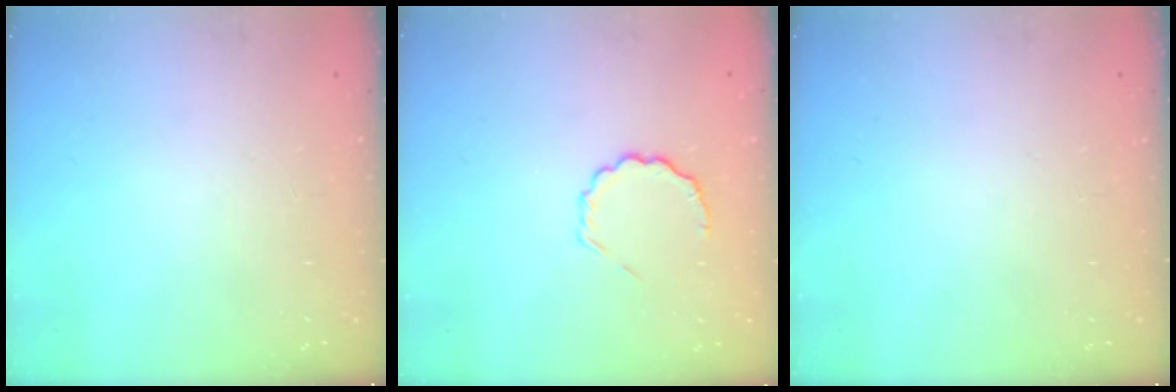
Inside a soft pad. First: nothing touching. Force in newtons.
{"total": 4.7, "press": 4.4, "slide": 1.6}
{"total": 0.0}